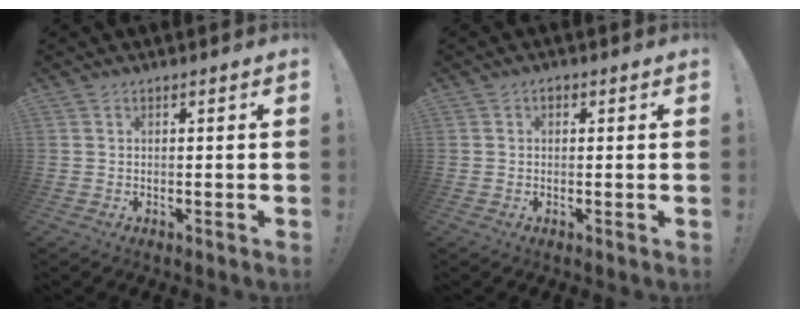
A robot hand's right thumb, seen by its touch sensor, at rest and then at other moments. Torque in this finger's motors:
{"motor_torque": [-0.13, -0.13, -0.19, 0.19, 0.00]}